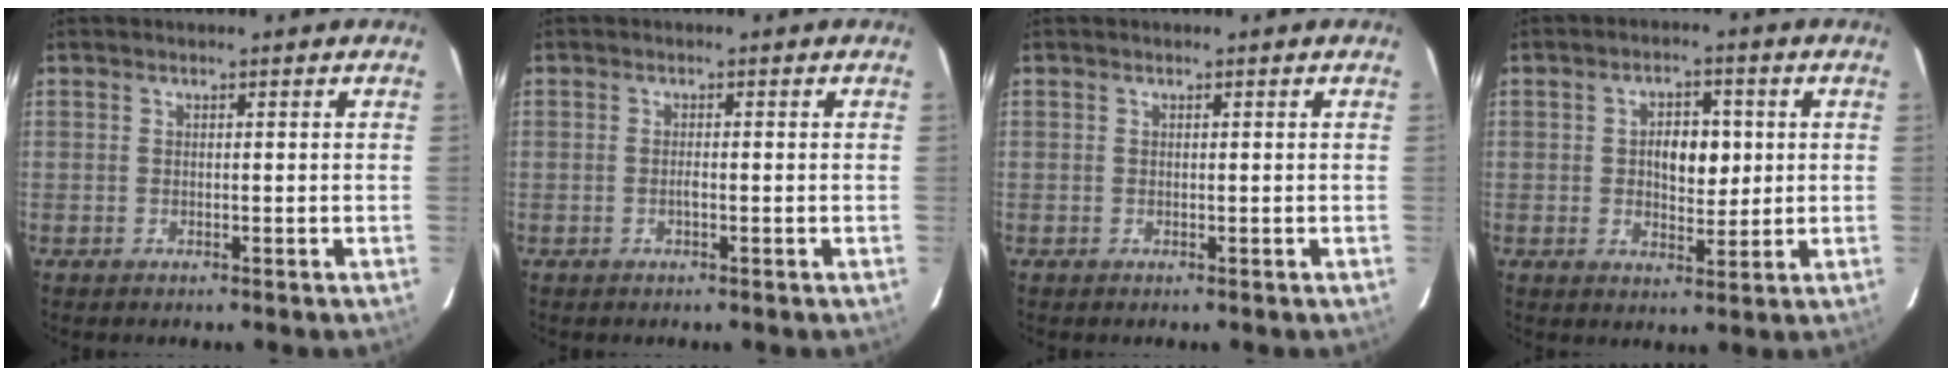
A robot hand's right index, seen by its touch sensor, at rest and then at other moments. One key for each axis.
{"total": 0.8, "fx": -0.3, "fy": 0.1, "fz": 0.8, "tx": -0.017, "ty": 0.001, "tz": -0.006}
{"total": 0.0}
{"total": 6.0, "fx": 0.8, "fy": 3.2, "fz": 5.1, "tx": -0.079, "ty": 0.010, "tz": 0.017}